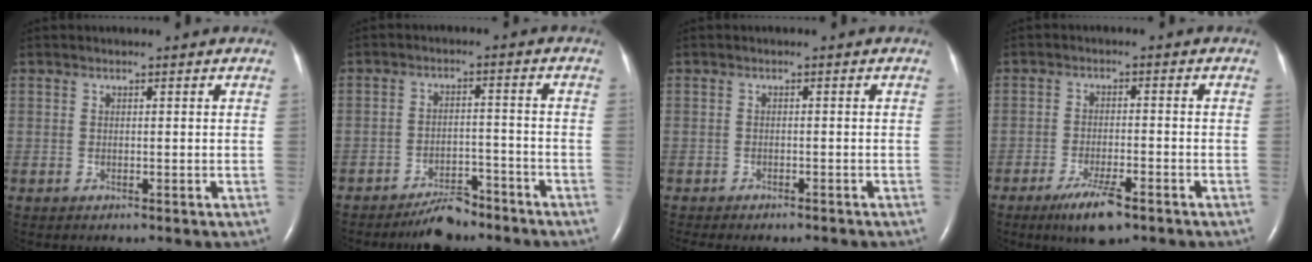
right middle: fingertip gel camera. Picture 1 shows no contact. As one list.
[{"total": 5.8, "force": [-5.1, 1.9, 2.0], "torque": [-0.034, -0.001, -0.081]}, {"total": 5.6, "force": [-5.1, 0.9, 2.2], "torque": [-0.025, -0.002, -0.068]}, {"total": 6.4, "force": [-4.1, 1.2, 4.7], "torque": [-0.095, -0.011, -0.067]}]